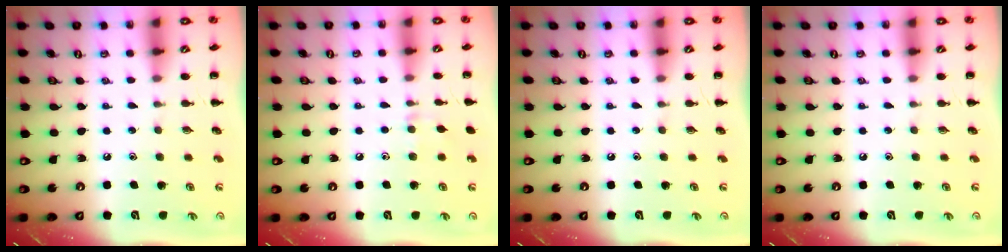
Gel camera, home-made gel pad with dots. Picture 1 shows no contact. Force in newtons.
{"total": 5.8, "press": 5.5, "slide": 1.9}
{"total": 0.0}
{"total": 0.0}